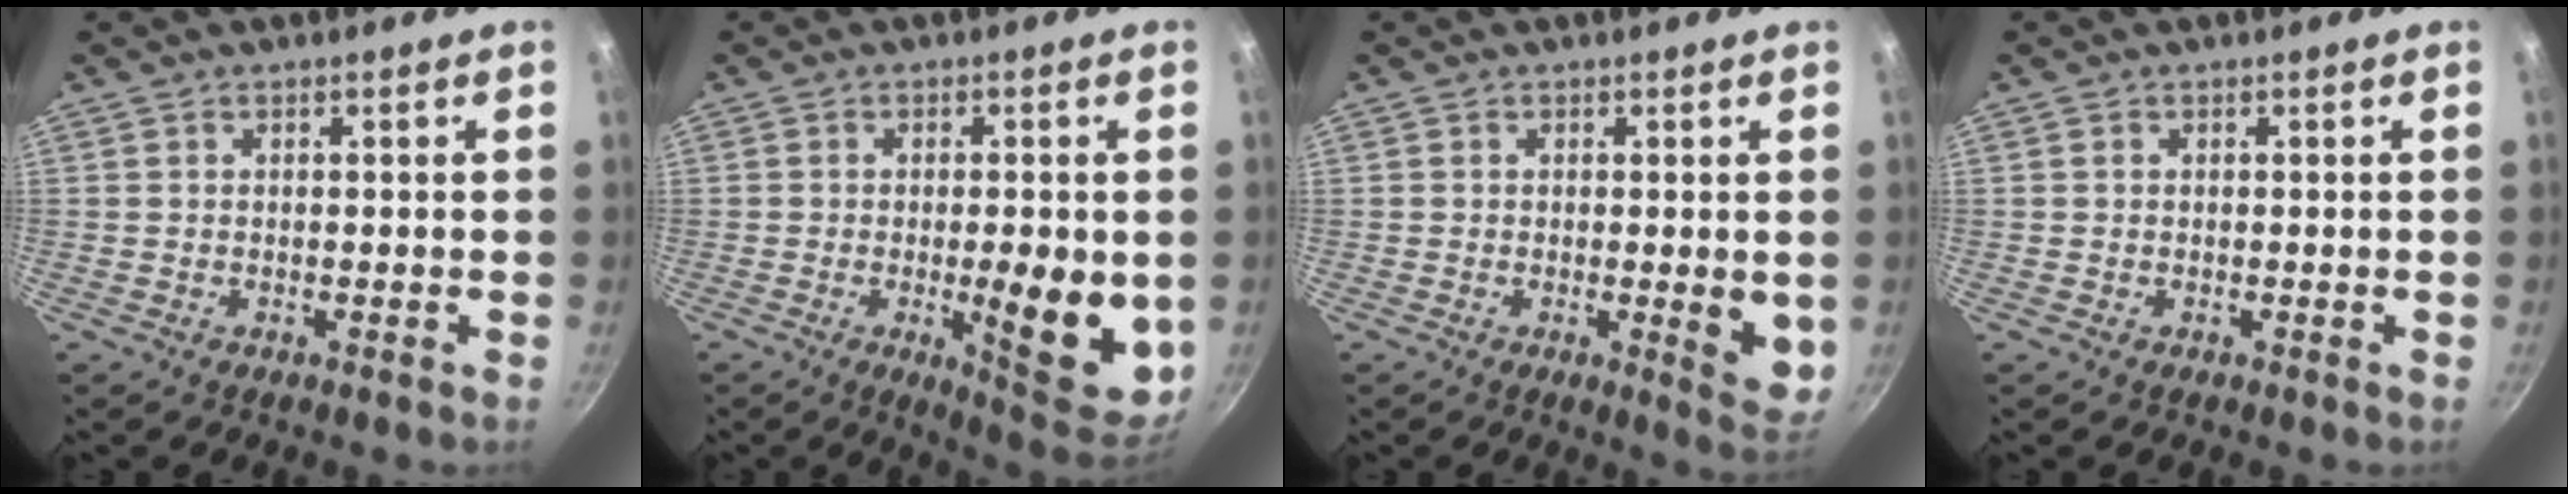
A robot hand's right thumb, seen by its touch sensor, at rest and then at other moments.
{"total": 13.8, "force": [-2.1, 4.5, 12.9], "torque": [-0.149, -0.011, -0.021]}
{"total": 4.9, "force": [0.7, 2.5, 4.1], "torque": [-0.047, -0.011, 0.010]}
{"total": 0.0}